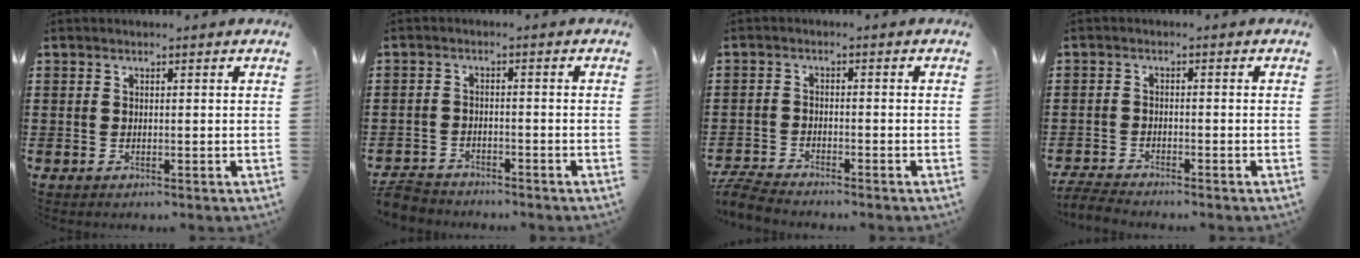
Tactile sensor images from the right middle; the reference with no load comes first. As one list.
[{"total": 3.3, "force": [-3.3, 0.6, 0.3], "torque": [-0.024, -0.004, -0.073]}, {"total": 3.8, "force": [-3.7, 0.1, 0.9], "torque": [-0.037, -0.011, -0.081]}, {"total": 2.8, "force": [-2.8, 0.1, 0.4], "torque": [-0.017, -0.003, -0.060]}]